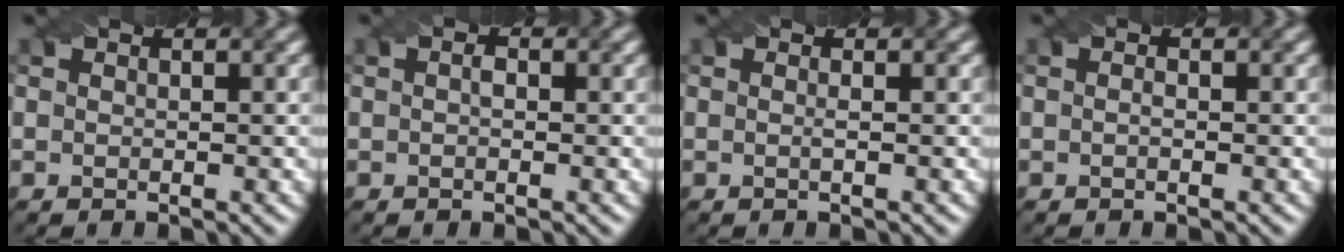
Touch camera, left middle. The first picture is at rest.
{"total": 0.9, "force": [0.0, 0.5, 0.7], "torque": [-0.010, -0.001, 0.000]}
{"total": 0.6, "force": [-0.2, 0.0, 0.5], "torque": [-0.012, -0.002, -0.005]}
{"total": 0.6, "force": [-0.2, 0.2, 0.5], "torque": [-0.012, 0.000, -0.004]}